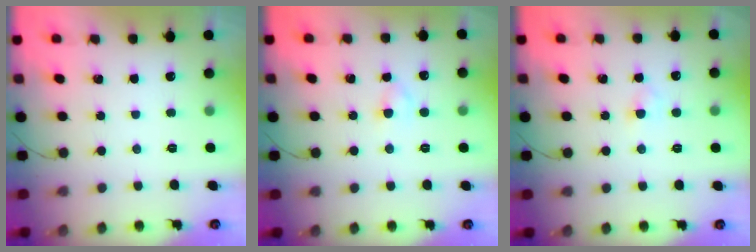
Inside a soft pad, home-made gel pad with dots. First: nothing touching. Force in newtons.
{"total": 1.9, "press": 1.7, "slide": 0.8}
{"total": 2.7, "press": 2.5, "slide": 1.1}